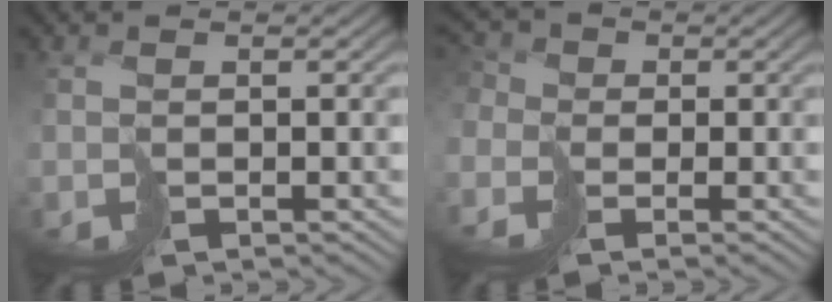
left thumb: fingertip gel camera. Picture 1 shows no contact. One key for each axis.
{"total": 5.0, "fx": -1.1, "fy": 4.2, "fz": 2.5, "tx": -0.082, "ty": 0.009, "tz": -0.029}